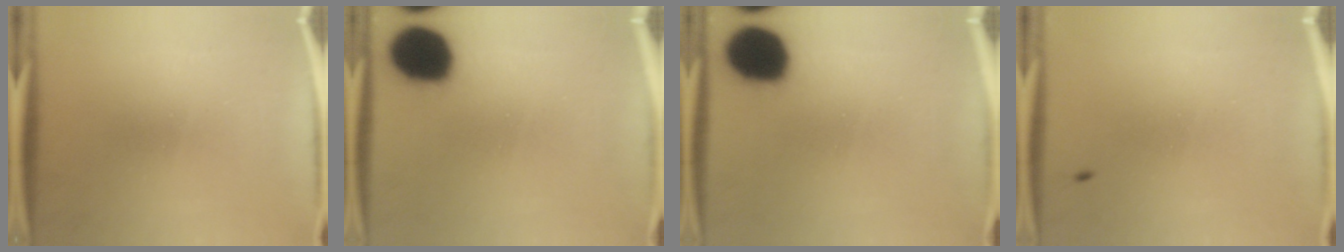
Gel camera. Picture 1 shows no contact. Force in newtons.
{"total": 16.5}
{"total": 16.5}
{"total": 0.8}